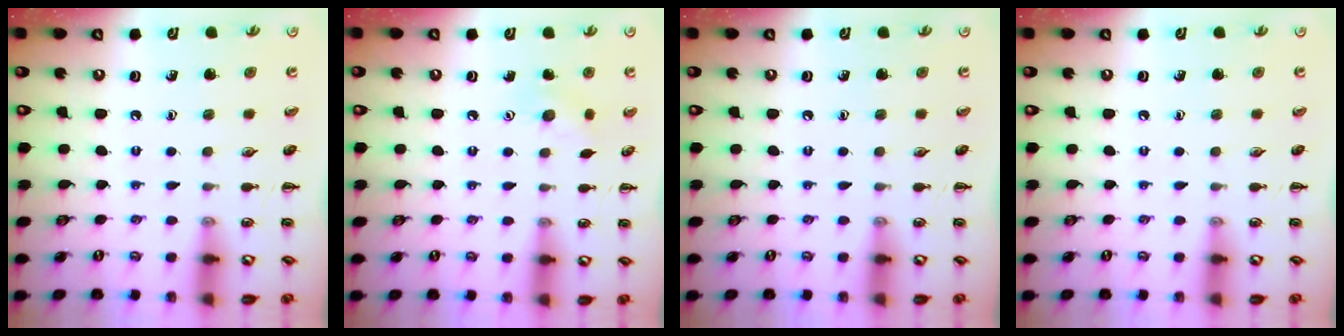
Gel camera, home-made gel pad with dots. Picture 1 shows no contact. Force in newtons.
{"total": 4.3, "press": 4.1, "slide": 1.1}
{"total": 0.0}
{"total": 0.0}